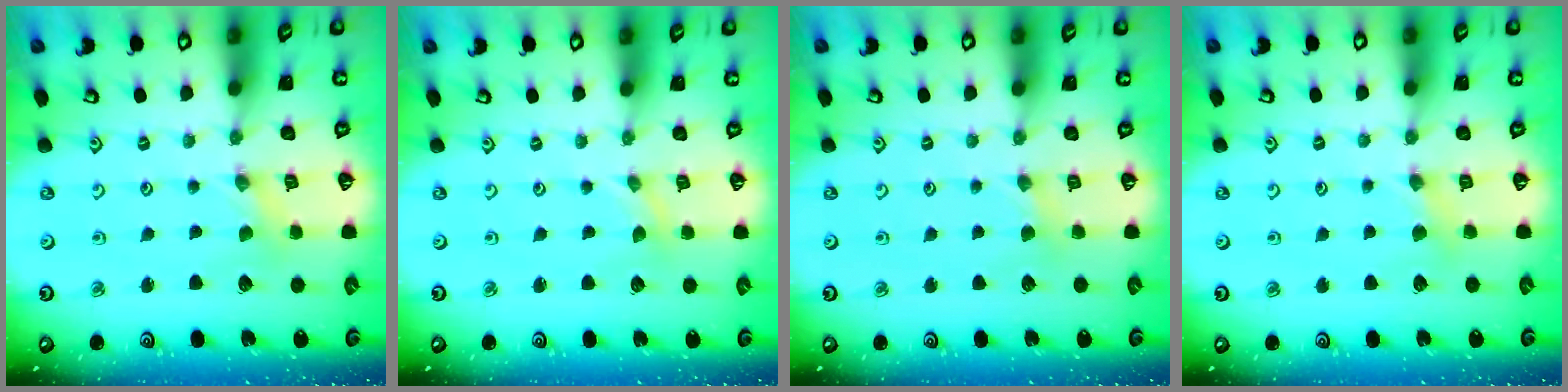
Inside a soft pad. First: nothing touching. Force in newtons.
{"total": 0.0}
{"total": 1.9, "press": 1.8, "slide": 0.4}
{"total": 4.8, "press": 4.8, "slide": 0.5}